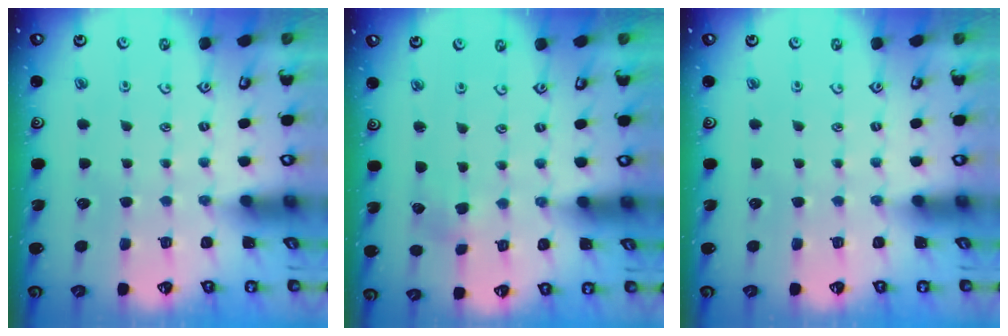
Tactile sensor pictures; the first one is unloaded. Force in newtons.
{"total": 2.6, "press": 2.6, "slide": 0.4}
{"total": 0.0}